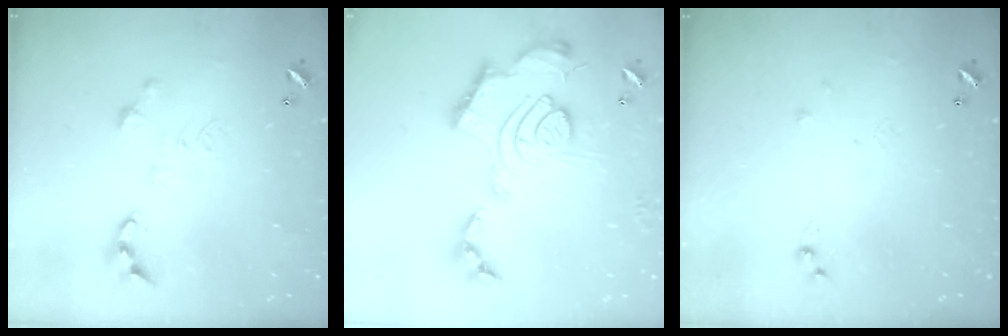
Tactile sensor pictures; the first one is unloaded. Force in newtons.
{"total": 2.4, "press": 1.9, "slide": 1.5}
{"total": 5.1, "press": 5.1, "slide": 0.6}